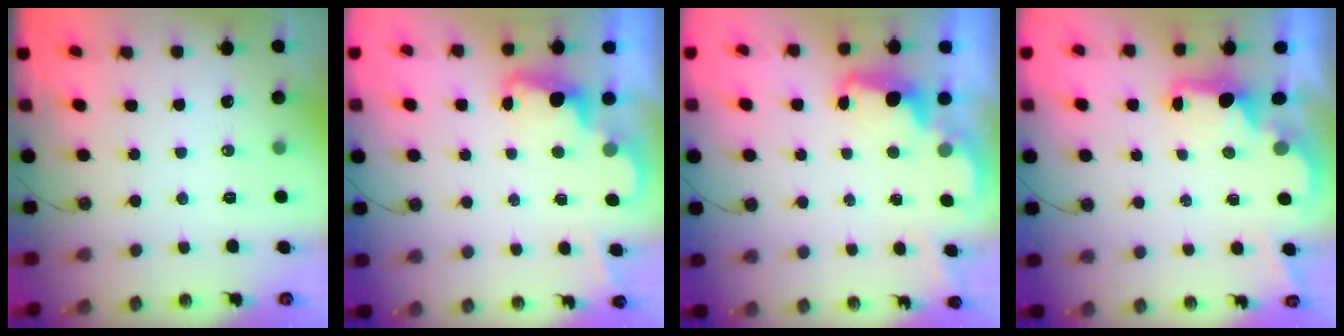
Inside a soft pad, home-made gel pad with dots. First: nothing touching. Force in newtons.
{"total": 2.3, "press": 2.3, "slide": 0.5}
{"total": 2.2, "press": 2.2, "slide": 0.5}
{"total": 1.9, "press": 1.7, "slide": 0.7}